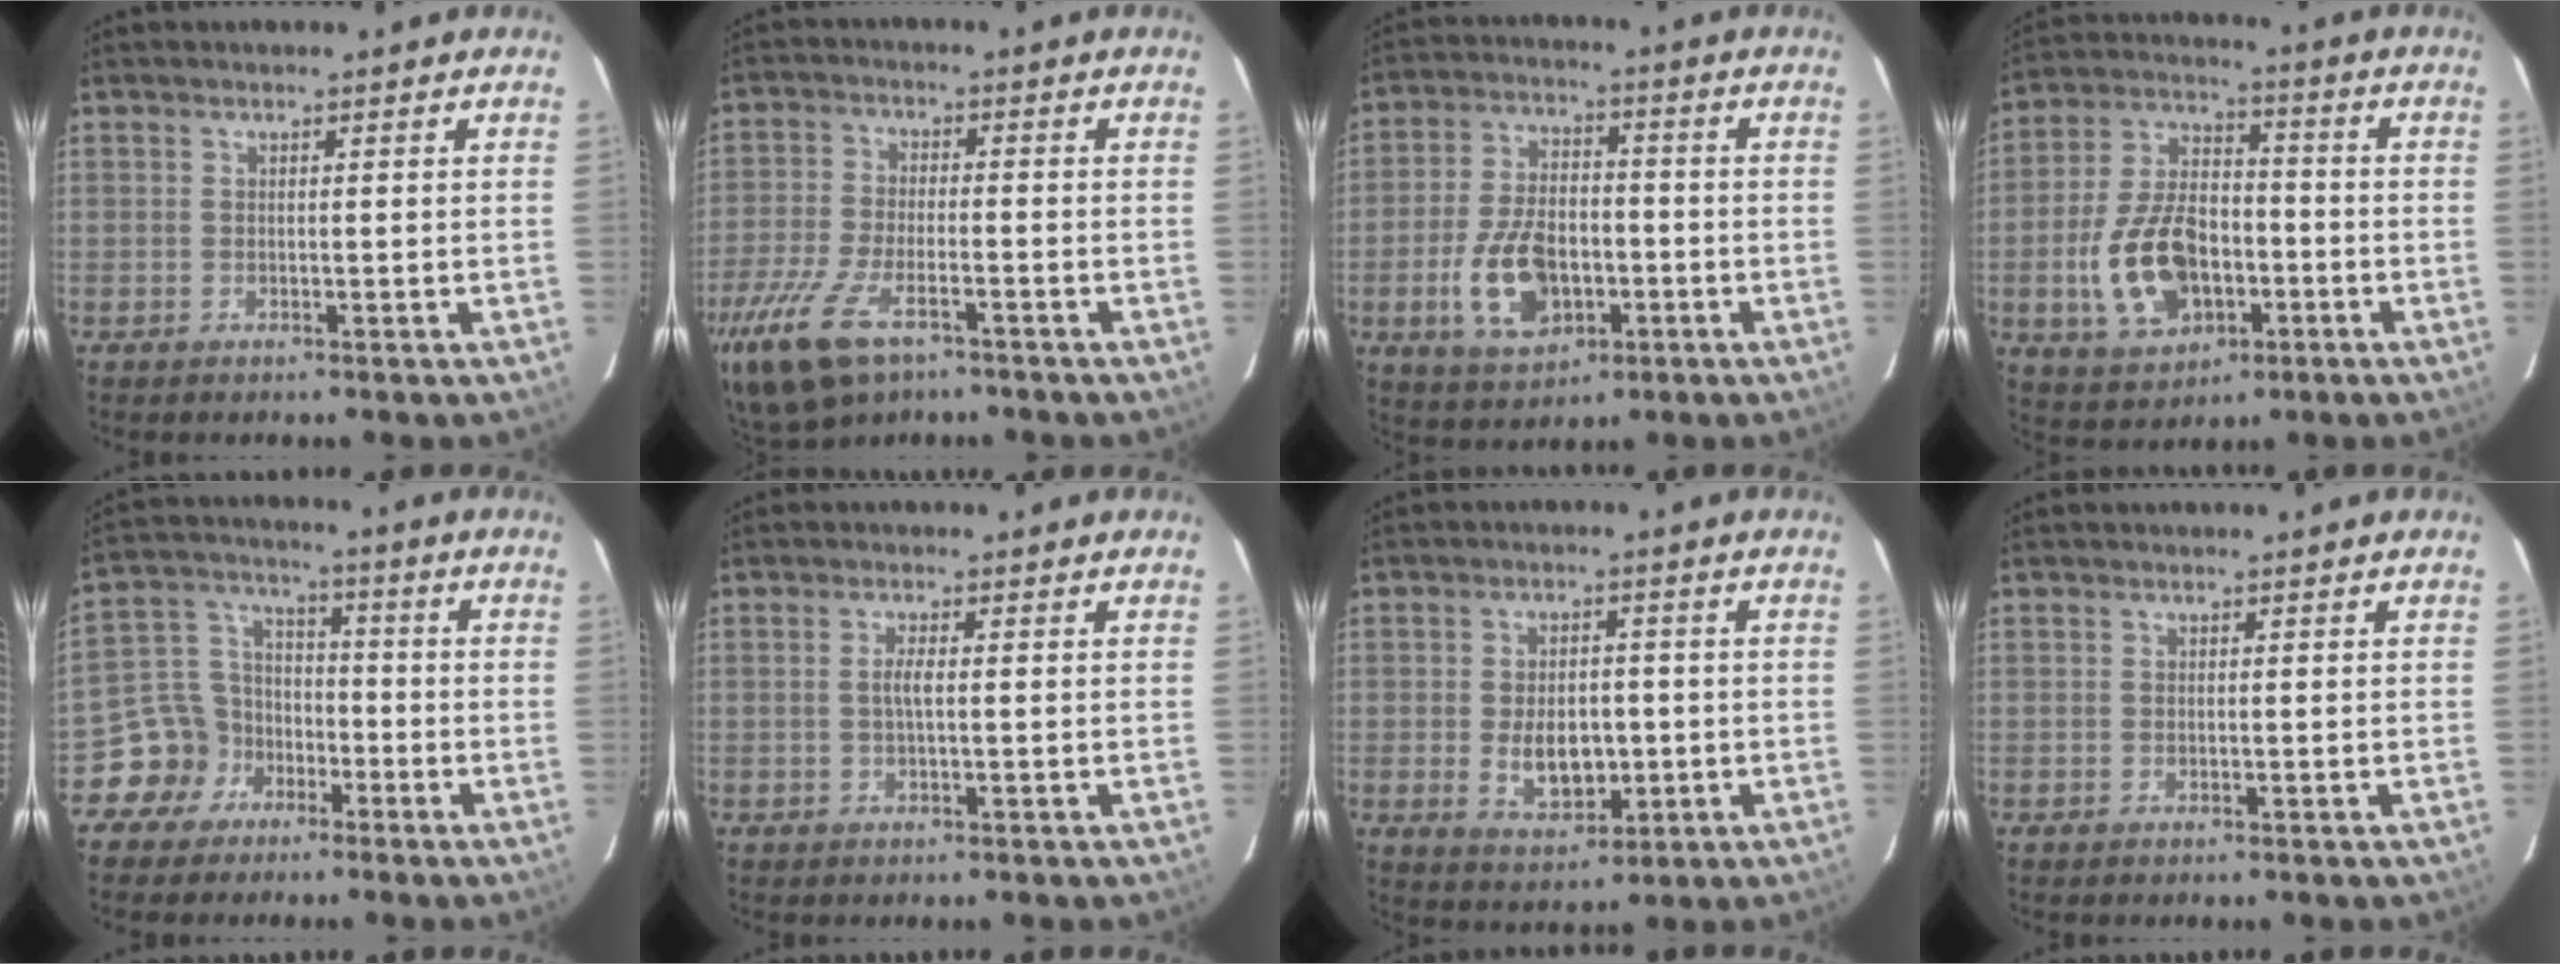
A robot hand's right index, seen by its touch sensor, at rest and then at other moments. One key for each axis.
{"total": 18.5, "fx": -10.9, "fy": 8.4, "fz": 12.3, "tx": -0.293, "ty": -0.053, "tz": -0.198}
{"total": 12.8, "fx": -4.1, "fy": 7.7, "fz": 9.4, "tx": -0.194, "ty": 0.003, "tz": -0.060}
{"total": 15.8, "fx": -4.6, "fy": 9.9, "fz": 11.5, "tx": -0.244, "ty": 0.010, "tz": -0.066}
{"total": 9.4, "fx": -5.6, "fy": 7.5, "fz": 1.1, "tx": -0.038, "ty": 0.038, "tz": -0.104}
{"total": 1.8, "fx": -0.1, "fy": 0.1, "fz": 1.8, "tx": -0.034, "ty": 0.001, "tz": -0.005}
{"total": 8.1, "fx": -1.3, "fy": 5.1, "fz": 6.1, "tx": -0.115, "ty": -0.004, "tz": -0.009}
{"total": 0.0}